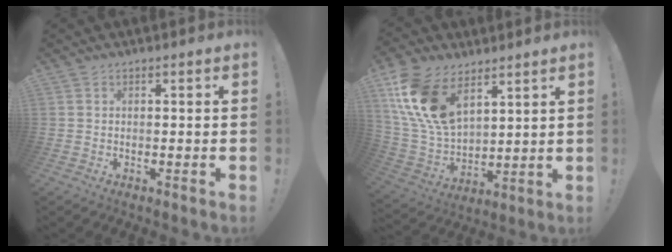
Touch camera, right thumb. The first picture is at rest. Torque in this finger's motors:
{"motor_torque": [0.88, 1.71, 1.03, -0.02, 0.15]}